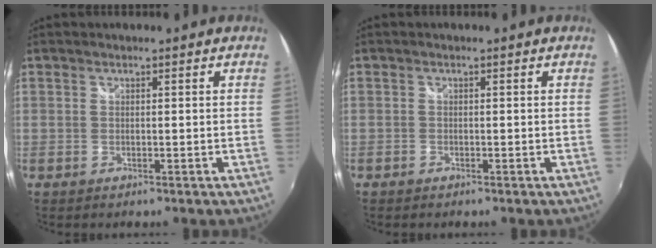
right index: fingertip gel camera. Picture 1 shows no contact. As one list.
[{"total": 0.7, "force": [-0.6, 0.3, 0.1], "torque": [-0.004, 0.000, -0.012]}]